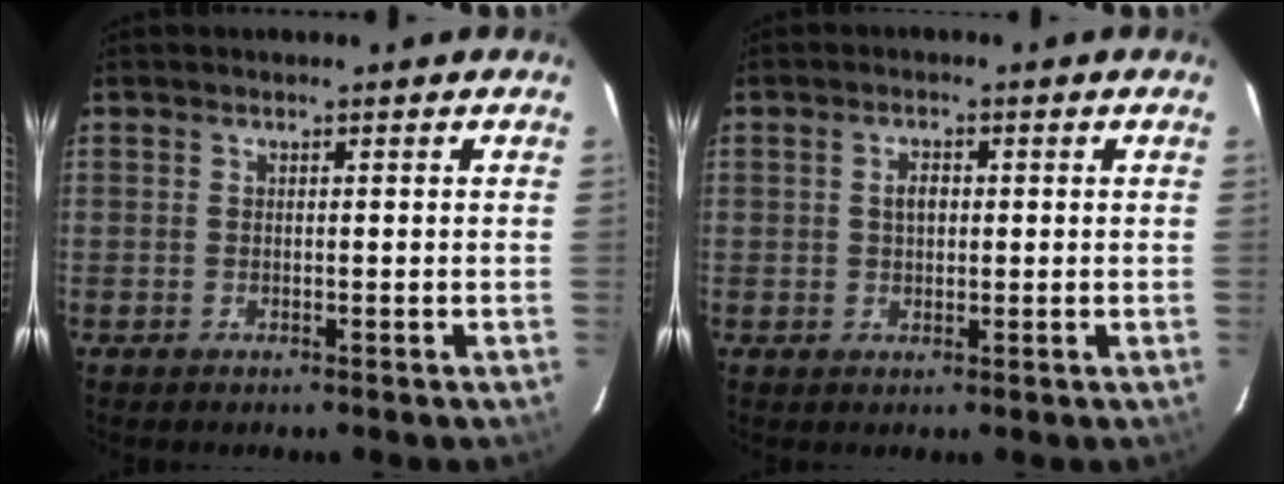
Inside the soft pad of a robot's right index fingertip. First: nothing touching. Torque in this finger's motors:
{"motor_torque": [-0.07, 0.07, 0.00, 0.03]}